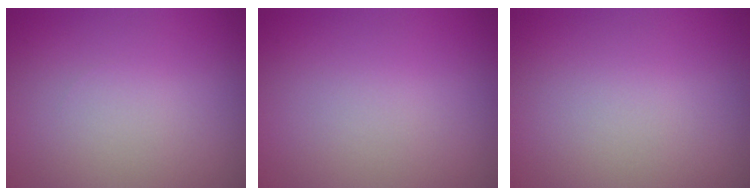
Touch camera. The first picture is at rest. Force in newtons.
{"total": 0.0}
{"total": 0.0}